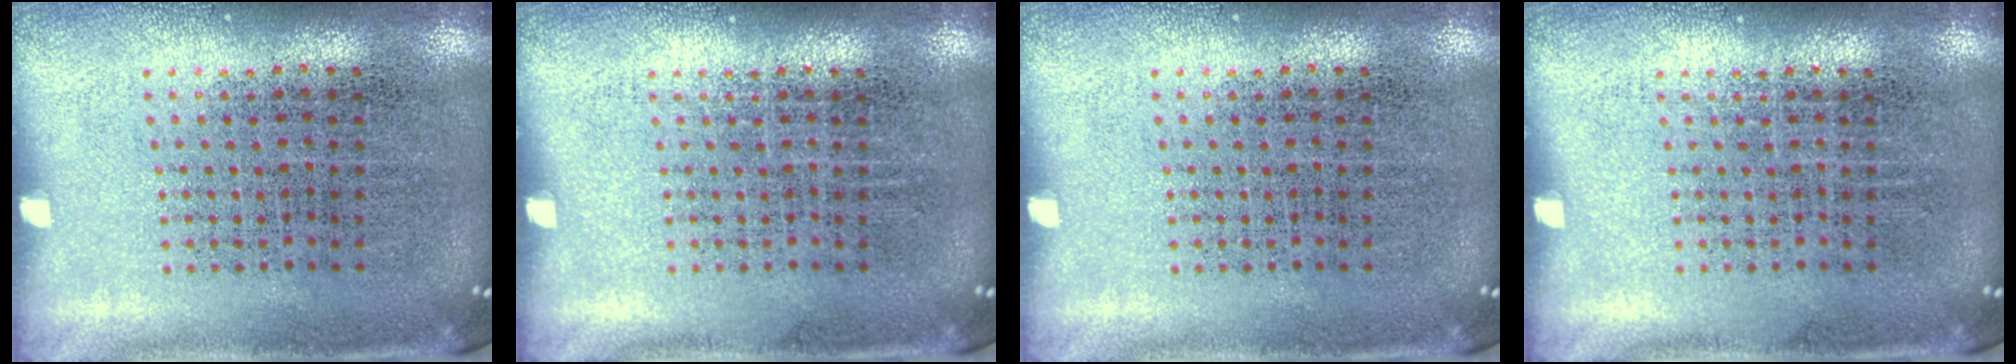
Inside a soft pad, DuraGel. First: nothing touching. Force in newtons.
{"total": 0.0}
{"total": 0.0}
{"total": 0.0}